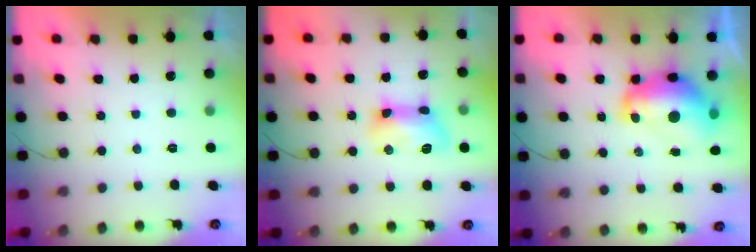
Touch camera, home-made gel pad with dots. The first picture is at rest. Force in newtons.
{"total": 10.5, "press": 10.5, "slide": 1.3}
{"total": 13.1, "press": 13.0, "slide": 1.3}